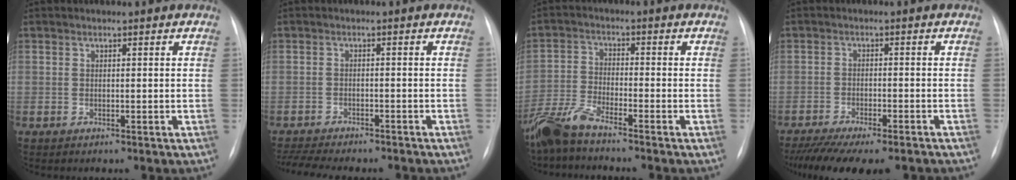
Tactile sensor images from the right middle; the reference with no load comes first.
{"total": 12.2, "force": [-10.8, 2.5, 5.0], "torque": [-0.091, -0.007, -0.146]}
{"total": 6.3, "force": [-5.5, 0.3, 3.0], "torque": [-0.074, -0.023, -0.115]}
{"total": 13.8, "force": [-11.4, 3.0, 7.2], "torque": [-0.132, -0.022, -0.165]}